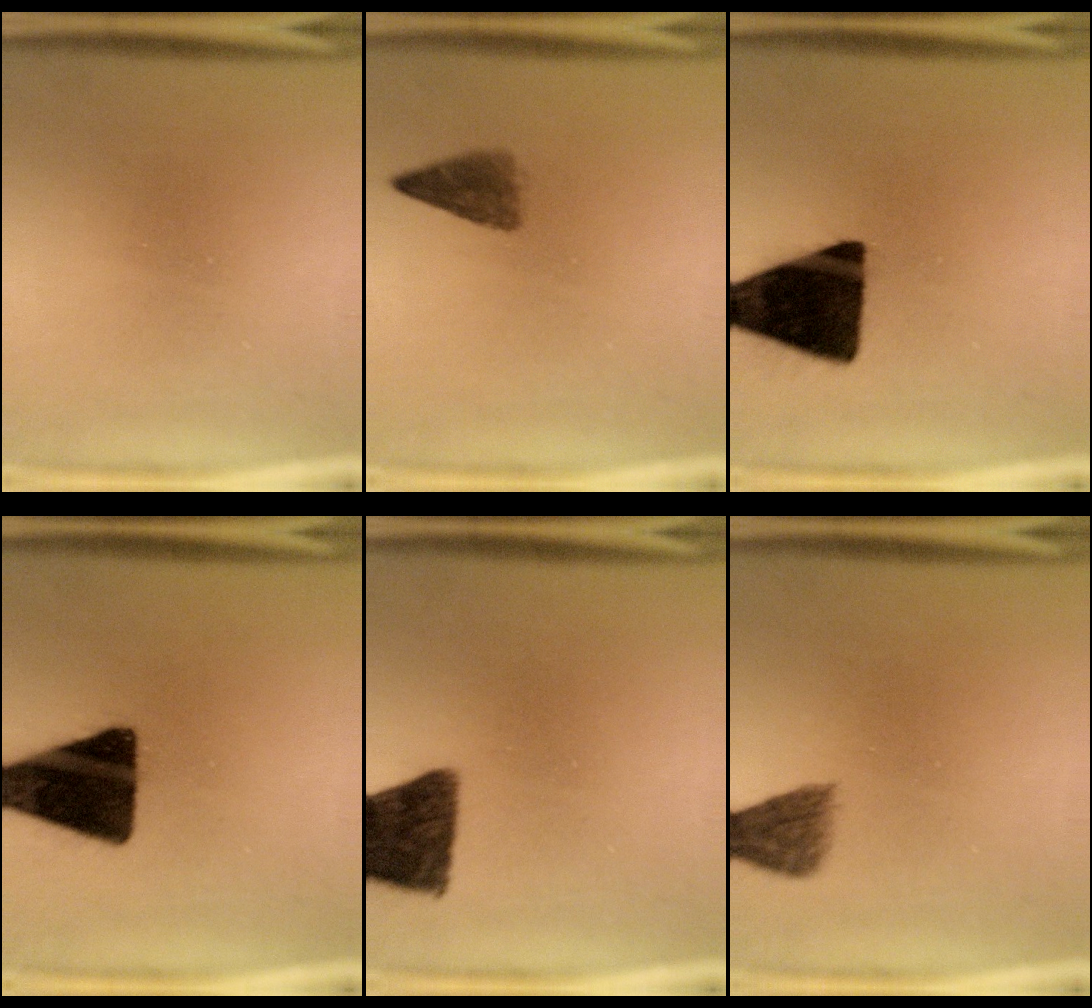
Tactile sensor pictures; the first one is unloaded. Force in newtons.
{"total": 2.7}
{"total": 16.5}
{"total": 16.3}
{"total": 12.5}
{"total": 3.7}